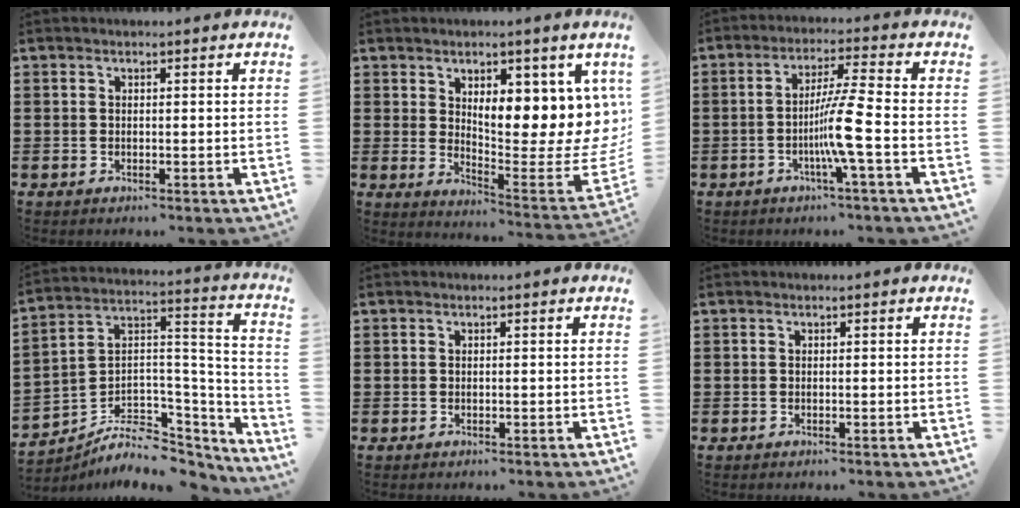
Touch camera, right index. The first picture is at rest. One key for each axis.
{"total": 8.0, "fx": 3.9, "fy": 3.0, "fz": 6.4, "tx": -0.077, "ty": -0.076, "tz": 0.056}
{"total": 7.6, "fx": -2.4, "fy": -0.8, "fz": 7.2, "tx": -0.137, "ty": -0.014, "tz": -0.049}
{"total": 7.4, "fx": -5.2, "fy": 4.4, "fz": 2.8, "tx": -0.053, "ty": 0.003, "tz": -0.091}
{"total": 0.0}
{"total": 0.0}